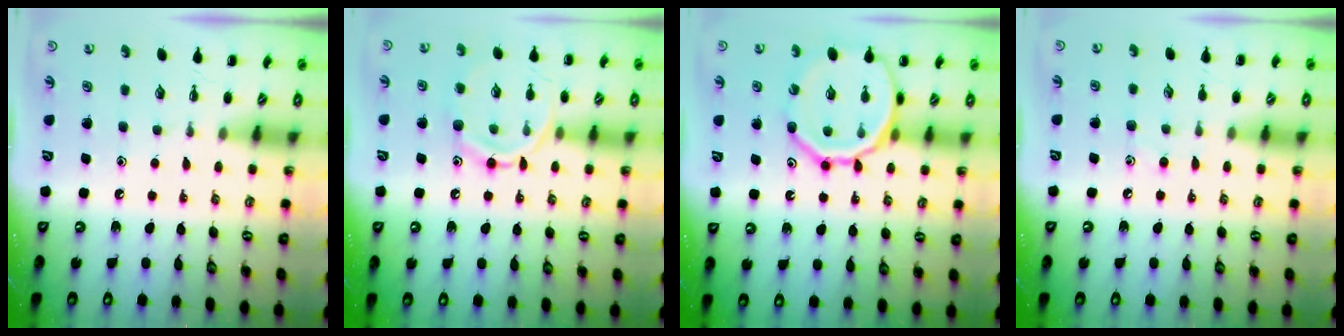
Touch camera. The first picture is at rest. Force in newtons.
{"total": 12.0, "press": 12.0, "slide": 0.8}
{"total": 17.3, "press": 17.2, "slide": 2.1}
{"total": 4.2, "press": 4.0, "slide": 1.3}